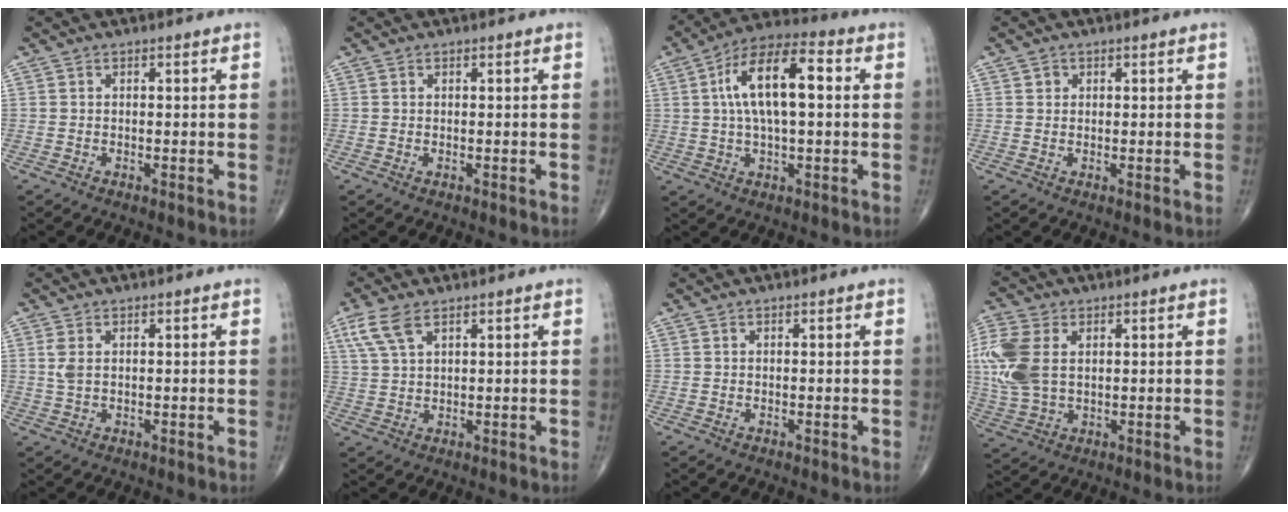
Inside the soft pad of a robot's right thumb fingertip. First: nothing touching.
{"total": 0.0}
{"total": 14.1, "force": [2.2, 5.7, 12.7], "torque": [-0.223, 0.023, 0.029]}
{"total": 1.1, "force": [0.4, 1.0, 0.2], "torque": [0.004, -0.001, 0.005]}
{"total": 2.1, "force": [0.6, 1.1, 1.7], "torque": [-0.041, 0.003, 0.017]}
{"total": 6.0, "force": [3.3, 2.7, 4.2], "torque": [-0.098, 0.001, 0.072]}
{"total": 0.0}
{"total": 12.3, "force": [2.3, 7.9, 9.1], "torque": [-0.221, 0.003, 0.048]}